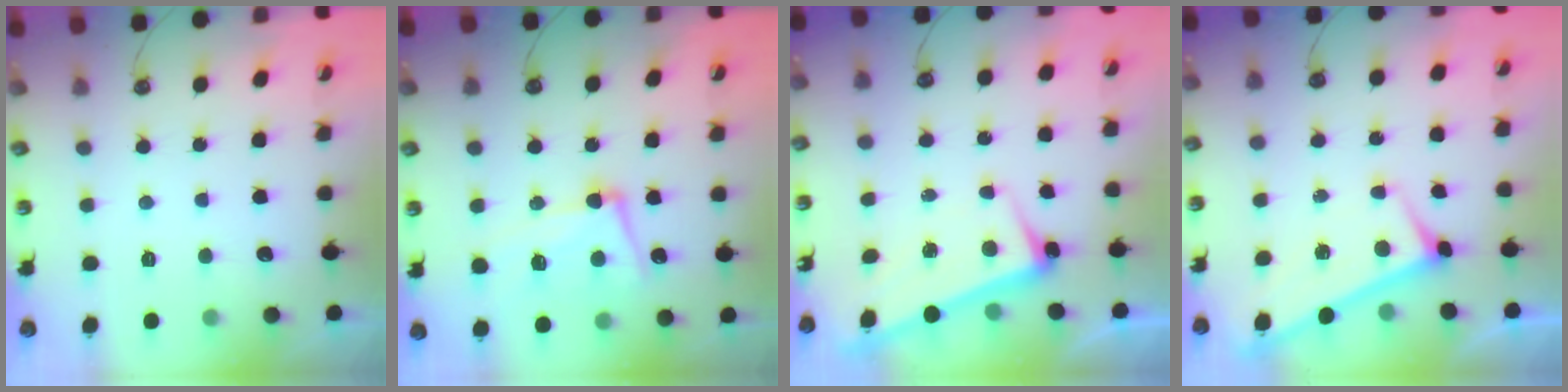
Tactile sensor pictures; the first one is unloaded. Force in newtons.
{"total": 10.2, "press": 10.1, "slide": 1.5}
{"total": 2.6, "press": 2.4, "slide": 1.1}
{"total": 3.1, "press": 3.1, "slide": 0.3}